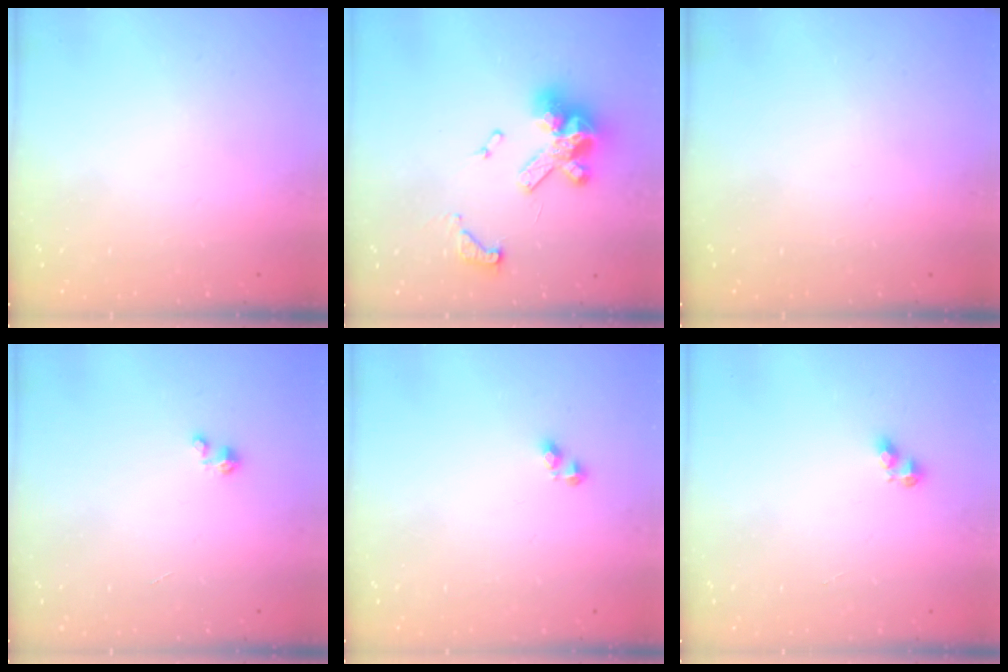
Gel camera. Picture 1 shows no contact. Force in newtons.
{"total": 14.5, "press": 14.5, "slide": 0.9}
{"total": 0.0}
{"total": 1.2, "press": 1.1, "slide": 0.1}
{"total": 2.7, "press": 2.7, "slide": 0.4}
{"total": 3.5, "press": 3.5, "slide": 0.4}